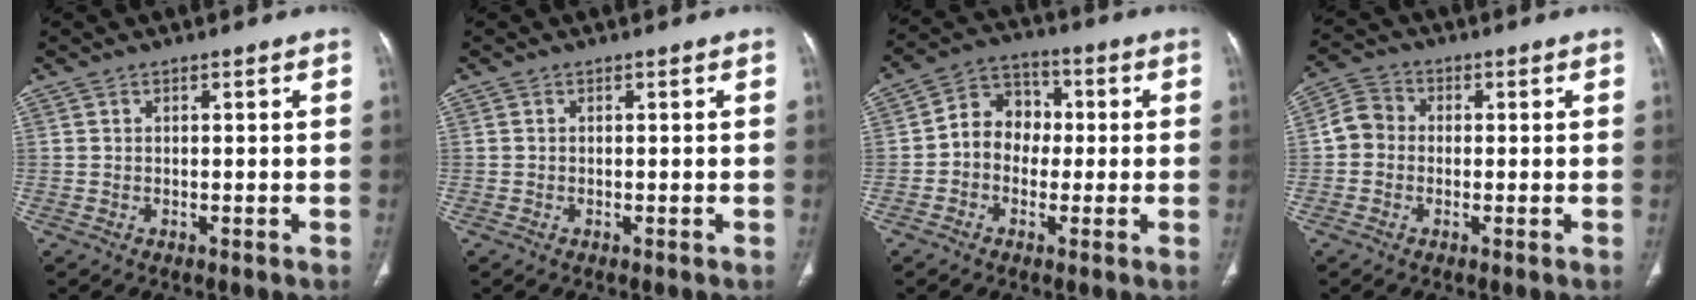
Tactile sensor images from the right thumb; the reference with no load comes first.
{"total": 0.0}
{"total": 8.9, "force": [-0.4, 7.5, 4.8], "torque": [-0.047, 0.032, -0.023]}
{"total": 5.1, "force": [-0.5, 4.6, 2.2], "torque": [-0.029, 0.016, -0.021]}